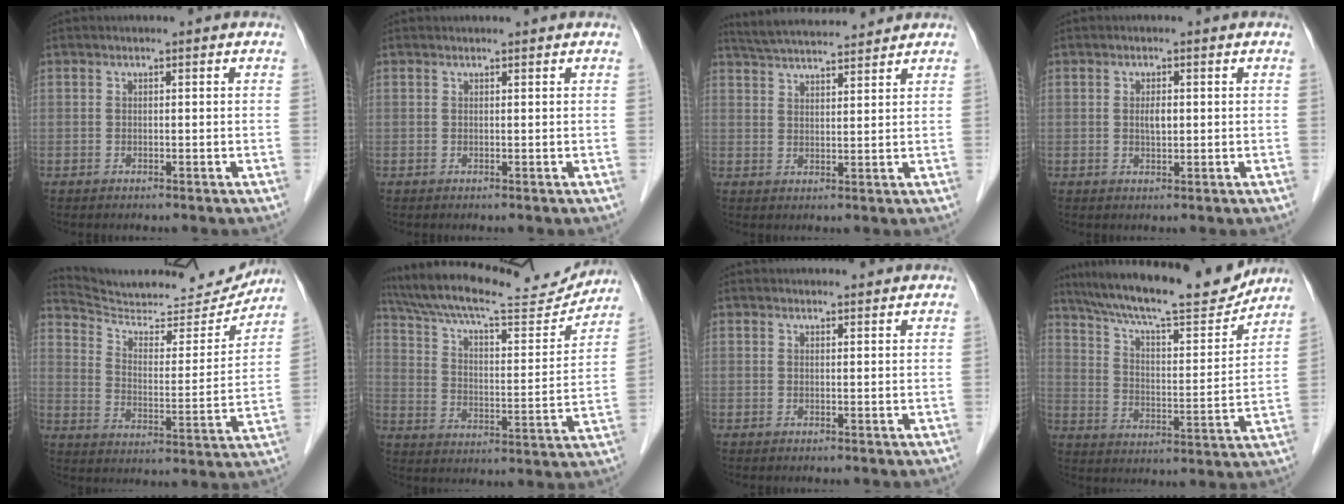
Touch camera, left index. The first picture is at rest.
{"total": 0.0}
{"total": 9.6, "force": [8.9, 0.8, 3.5], "torque": [-0.064, 0.019, 0.138]}
{"total": 1.8, "force": [-0.8, 0.6, 1.4], "torque": [-0.025, -0.006, -0.014]}
{"total": 17.4, "force": [16.8, 2.7, 3.5], "torque": [-0.058, -0.035, 0.241]}
{"total": 21.2, "force": [19.2, 3.8, 8.0], "torque": [-0.141, -0.008, 0.275]}
{"total": 1.8, "force": [1.7, 0.4, 0.1], "torque": [-0.003, 0.004, 0.014]}
{"total": 19.1, "force": [16.7, 2.6, 8.8], "torque": [-0.153, -0.002, 0.247]}